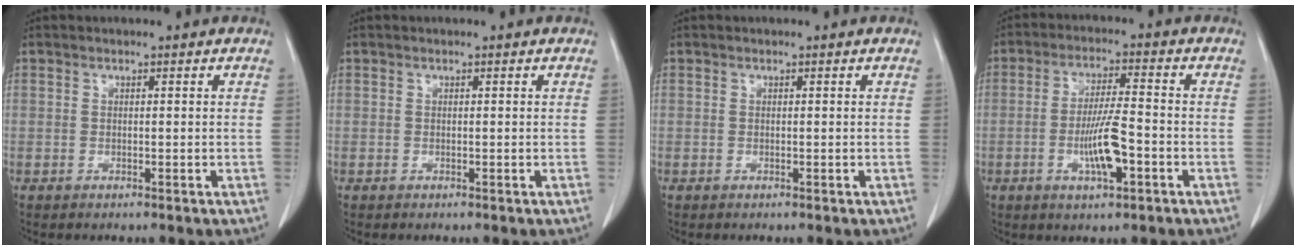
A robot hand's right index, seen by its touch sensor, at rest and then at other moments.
{"total": 0.0}
{"total": 0.0}
{"total": 7.4, "force": [-2.4, 1.1, 7.0], "torque": [-0.129, 0.000, -0.039]}